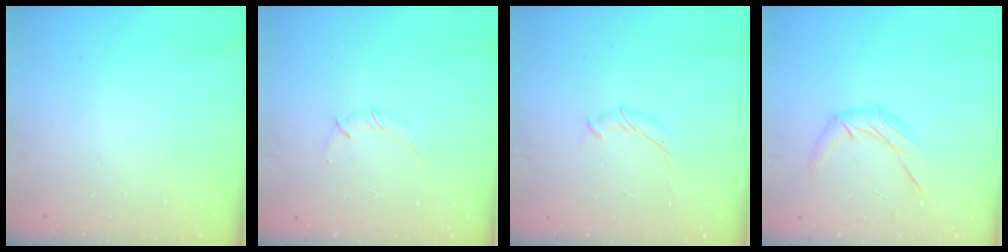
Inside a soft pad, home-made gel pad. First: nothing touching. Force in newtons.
{"total": 3.0, "press": 2.9, "slide": 0.8}
{"total": 5.3, "press": 5.1, "slide": 1.0}
{"total": 8.8, "press": 8.8, "slide": 0.4}